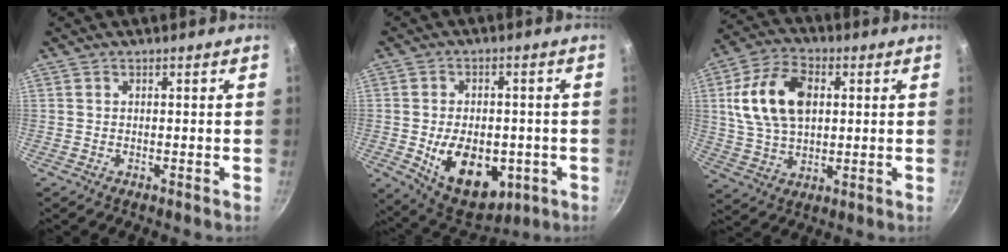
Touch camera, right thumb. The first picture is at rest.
{"total": 15.5, "force": [-3.6, 9.8, 11.4], "torque": [-0.139, -0.004, -0.037]}
{"total": 15.0, "force": [3.0, 9.6, 11.2], "torque": [-0.192, 0.005, 0.052]}